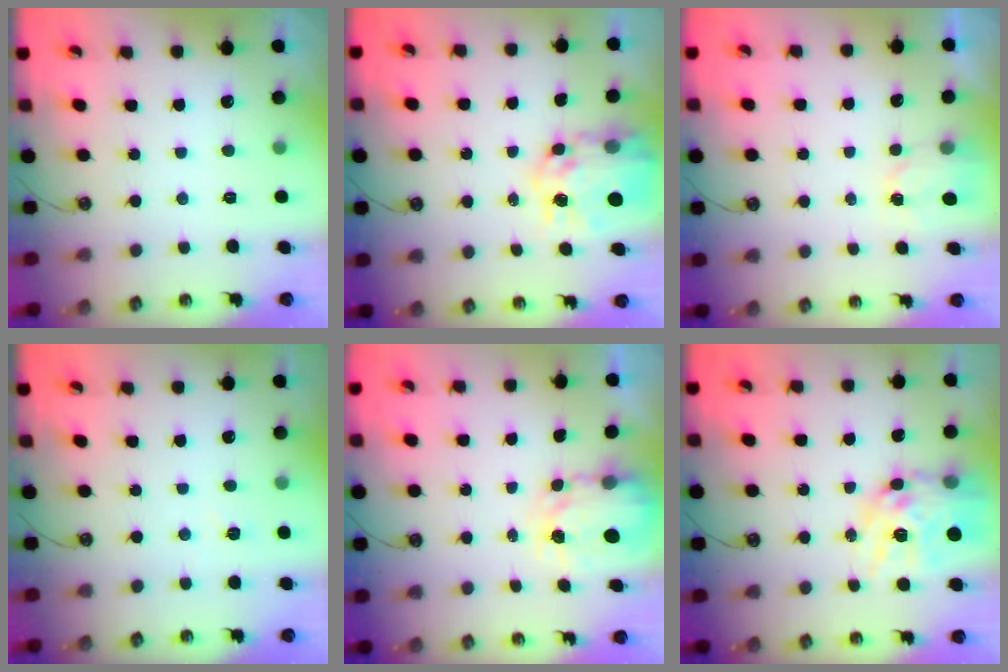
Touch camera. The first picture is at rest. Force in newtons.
{"total": 11.7, "press": 11.6, "slide": 1.0}
{"total": 2.4, "press": 2.4, "slide": 0.3}
{"total": 3.0, "press": 3.0, "slide": 0.4}
{"total": 4.0, "press": 3.9, "slide": 0.3}
{"total": 17.1, "press": 17.0, "slide": 1.6}